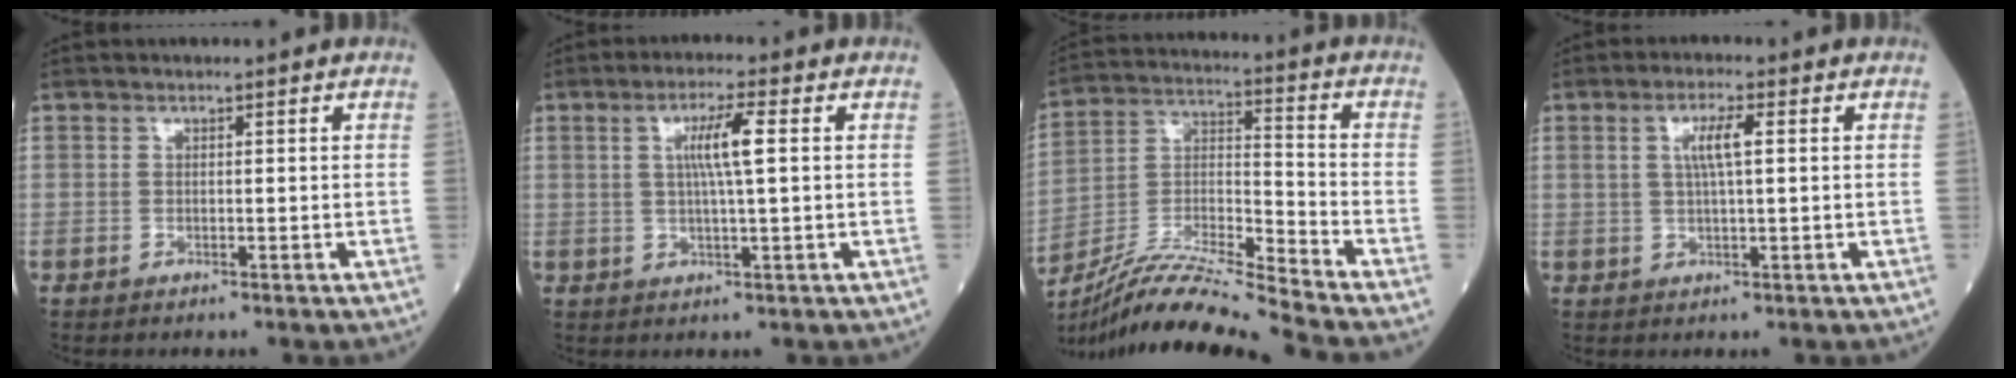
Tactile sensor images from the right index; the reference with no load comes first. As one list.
[{"total": 5.2, "force": [1.0, -0.3, 5.1], "torque": [-0.095, 0.001, 0.019]}, {"total": 15.6, "force": [-14.4, -2.7, 5.3], "torque": [-0.094, 0.001, -0.266]}, {"total": 4.2, "force": [1.0, 0.4, 4.0], "torque": [-0.078, 0.005, 0.019]}]